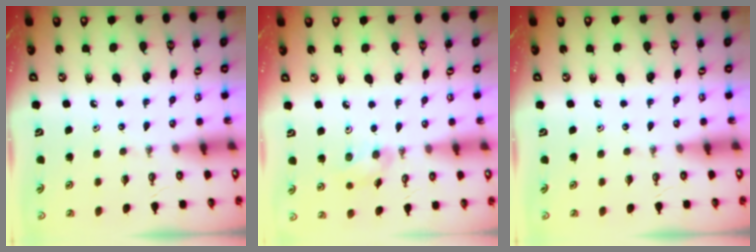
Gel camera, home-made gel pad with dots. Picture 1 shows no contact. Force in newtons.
{"total": 5.7, "press": 5.5, "slide": 1.6}
{"total": 0.0}